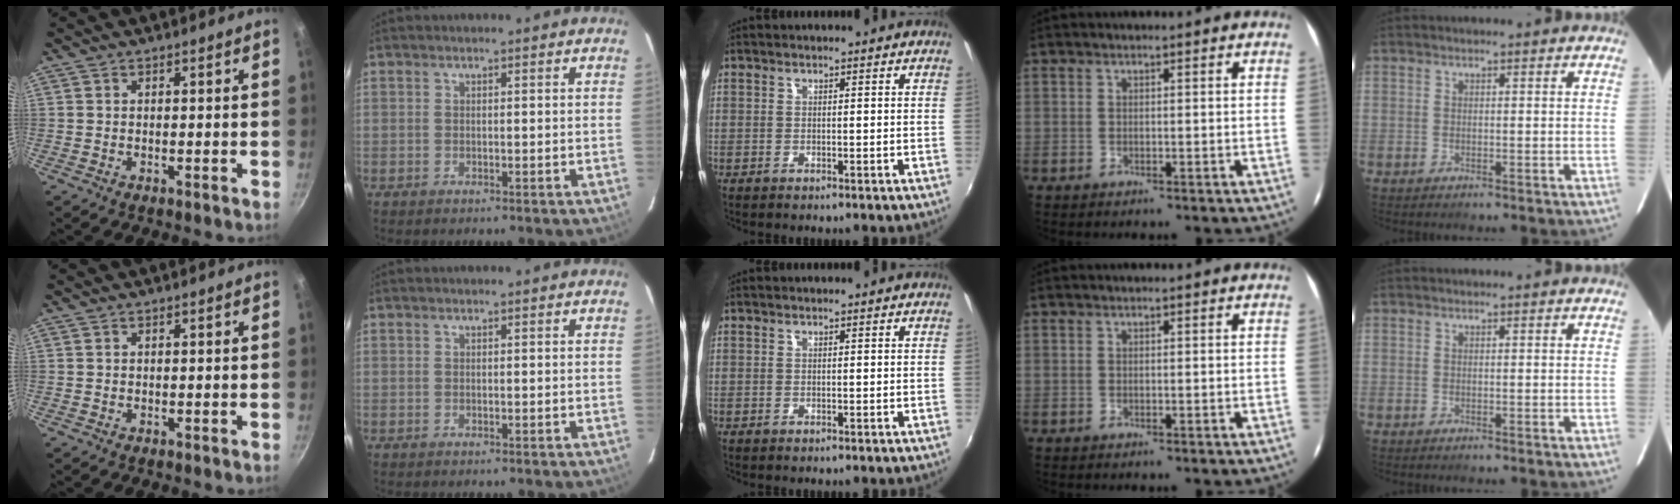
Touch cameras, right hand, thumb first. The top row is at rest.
{}